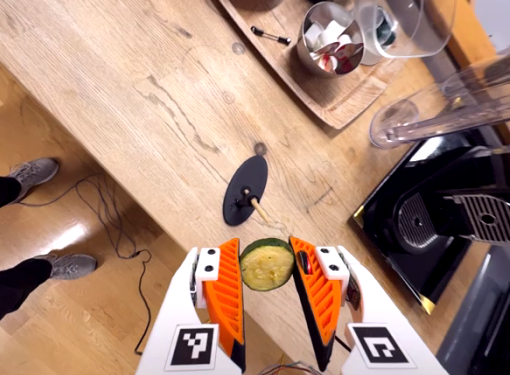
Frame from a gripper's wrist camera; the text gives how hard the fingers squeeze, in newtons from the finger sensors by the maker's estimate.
{"total": 9.6, "left": 9.9, "right": 9.3}